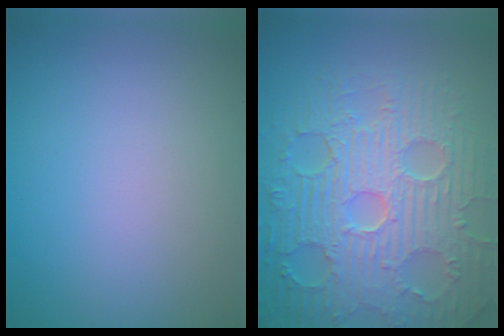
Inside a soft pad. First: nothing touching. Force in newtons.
{"total": 9.3, "press": 6.8, "slide": 6.3}